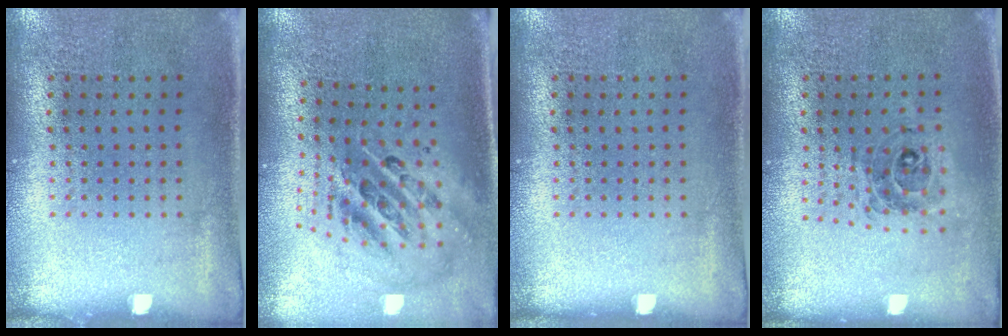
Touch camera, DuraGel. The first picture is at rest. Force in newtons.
{"total": 2.6, "press": 1.8, "slide": 1.9}
{"total": 0.0}
{"total": 0.7, "press": 0.7, "slide": 0.2}